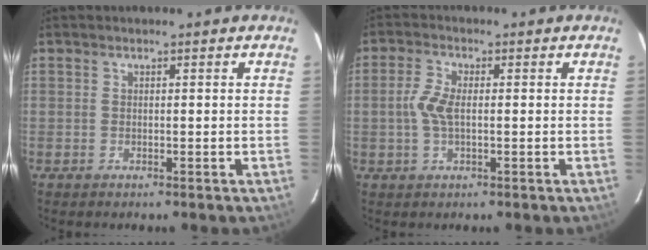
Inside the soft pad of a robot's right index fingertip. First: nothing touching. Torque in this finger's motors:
{"motor_torque": [0.04, -0.02, 0.35, 0.06]}